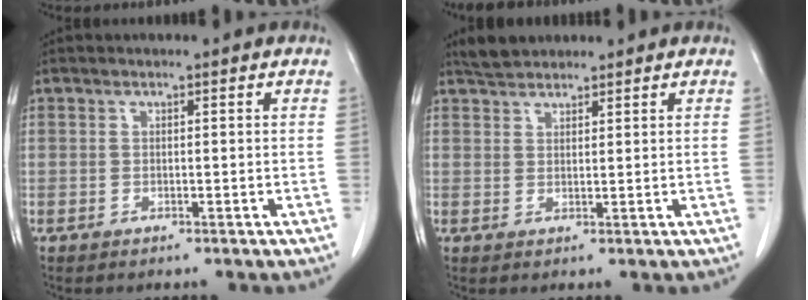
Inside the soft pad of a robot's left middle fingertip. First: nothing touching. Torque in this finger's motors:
{"motor_torque": [0.01, -0.02, -0.02, 0.00]}